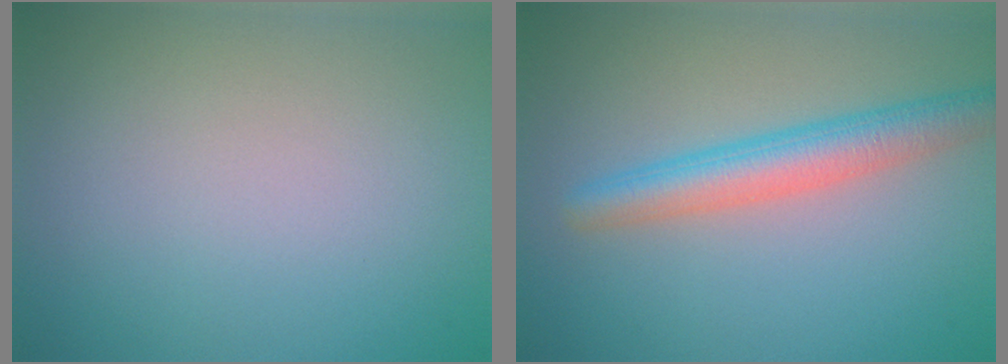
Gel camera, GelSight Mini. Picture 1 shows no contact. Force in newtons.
{"total": 4.5, "press": 4.5, "slide": 0.2}